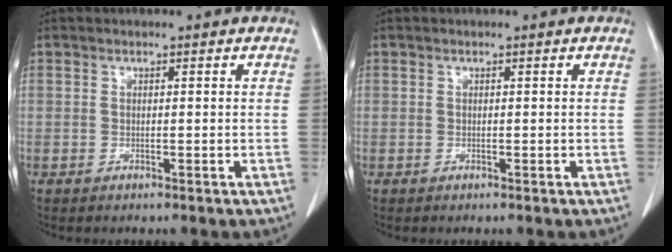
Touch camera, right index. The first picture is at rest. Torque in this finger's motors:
{"motor_torque": [-0.07, 0.11, 0.05, 0.00]}